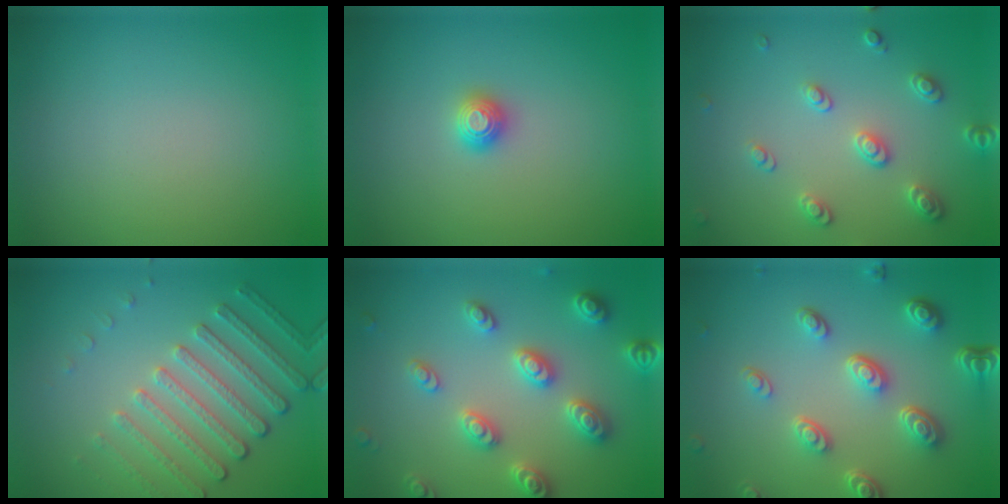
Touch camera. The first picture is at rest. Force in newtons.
{"total": 1.2, "press": 1.2, "slide": 0.1}
{"total": 2.6, "press": 2.6, "slide": 0.2}
{"total": 4.6, "press": 3.6, "slide": 2.8}
{"total": 5.0, "press": 4.9, "slide": 1.0}
{"total": 5.3, "press": 3.9, "slide": 3.6}